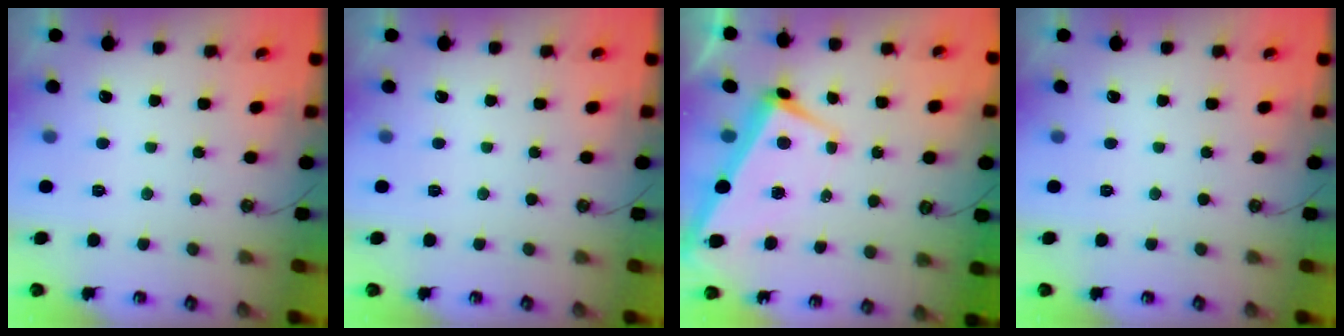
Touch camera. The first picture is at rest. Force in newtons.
{"total": 0.0}
{"total": 1.6, "press": 1.2, "slide": 0.9}
{"total": 0.0}